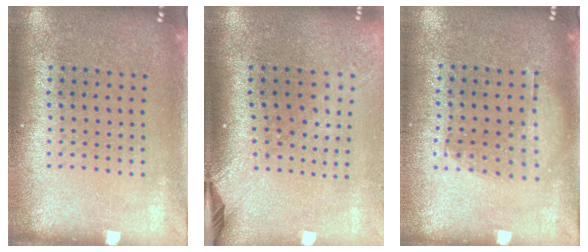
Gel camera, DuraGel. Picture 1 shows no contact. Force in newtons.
{"total": 2.3, "press": 1.7, "slide": 1.5}
{"total": 1.0, "press": 0.9, "slide": 0.4}